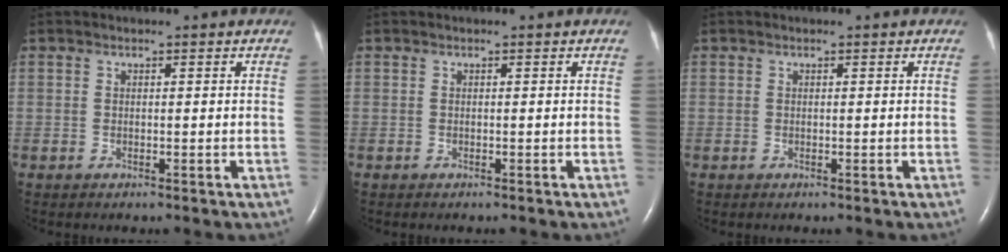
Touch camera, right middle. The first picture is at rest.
{"total": 0.0}
{"total": 0.0}